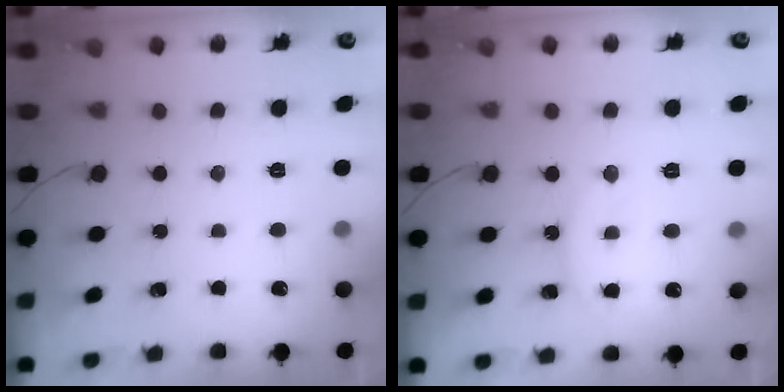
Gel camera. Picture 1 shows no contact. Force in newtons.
{"total": 9.2, "press": 9.2, "slide": 0.4}